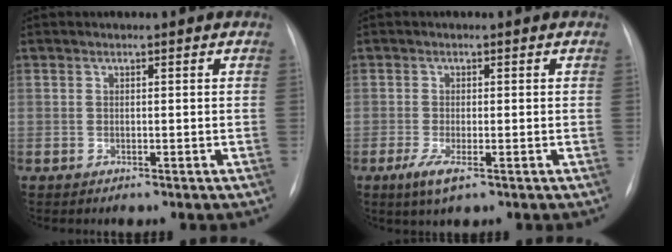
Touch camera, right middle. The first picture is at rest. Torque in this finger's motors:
{"motor_torque": [0.92, -0.59, 0.30, 0.07]}